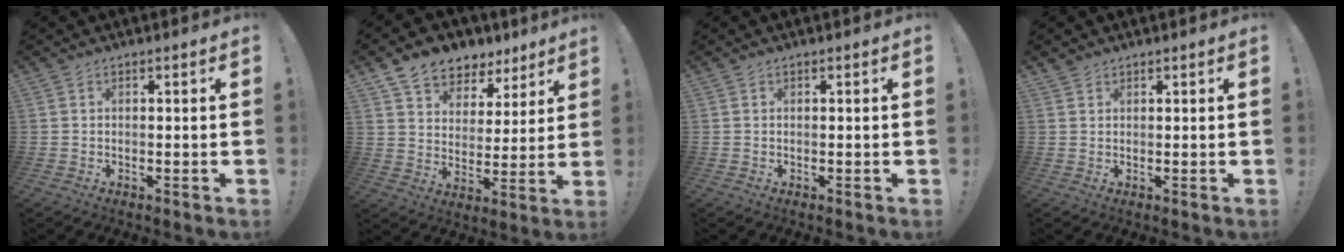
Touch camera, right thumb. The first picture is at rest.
{"total": 9.4, "force": [6.9, 6.0, 2.2], "torque": [-0.048, -0.047, 0.136]}
{"total": 0.0}
{"total": 1.3, "force": [1.1, 0.5, 0.2], "torque": [0.002, -0.007, 0.021]}